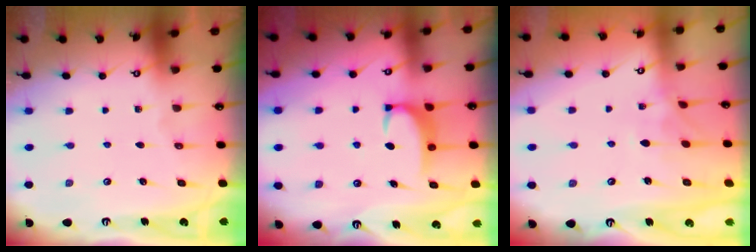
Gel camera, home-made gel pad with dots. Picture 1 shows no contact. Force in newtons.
{"total": 2.7, "press": 2.6, "slide": 0.4}
{"total": 2.0, "press": 1.8, "slide": 0.9}